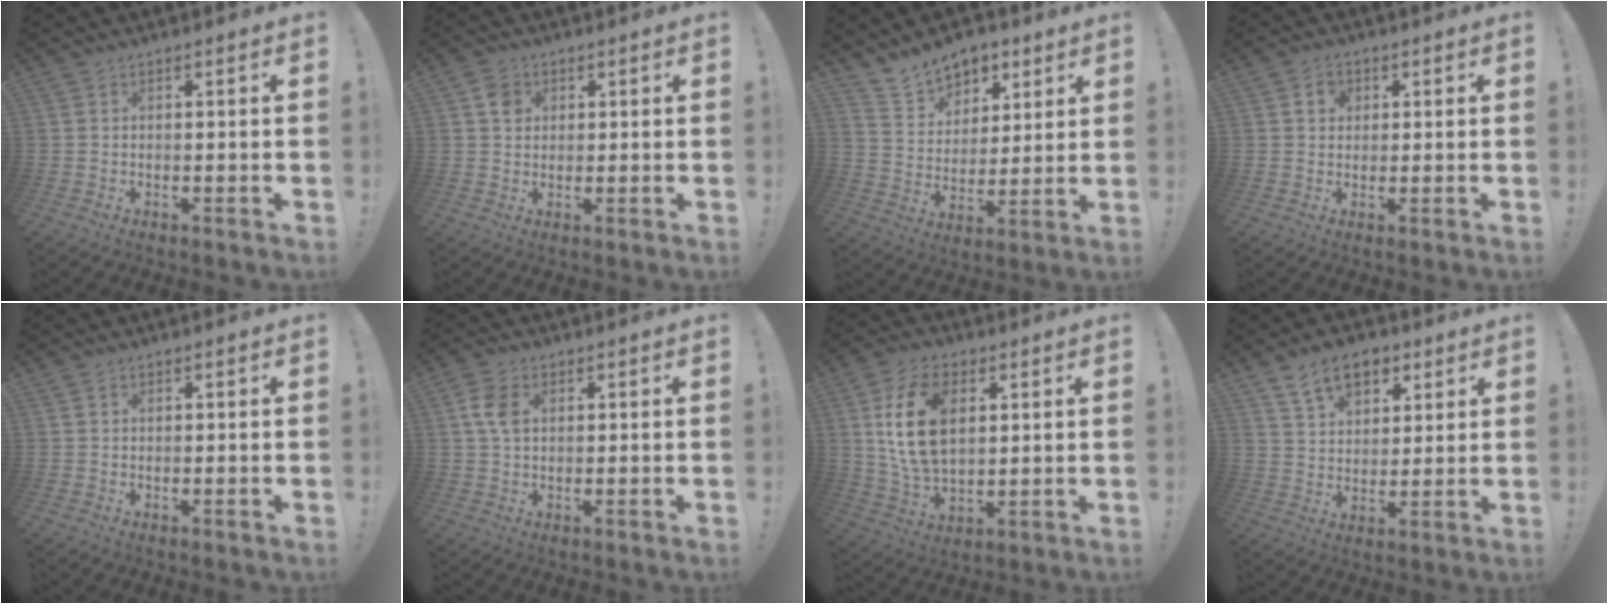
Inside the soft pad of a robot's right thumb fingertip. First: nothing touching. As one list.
[{"total": 4.6, "force": [1.6, 4.0, 1.6], "torque": [-0.011, 0.000, 0.028]}, {"total": 12.1, "force": [9.1, 7.4, 2.8], "torque": [-0.044, -0.068, 0.176]}, {"total": 3.7, "force": [1.2, 3.1, 1.6], "torque": [-0.015, -0.002, 0.020]}, {"total": 0.0}, {"total": 6.8, "force": [1.6, 4.6, 4.8], "torque": [-0.092, 0.002, 0.028]}, {"total": 17.4, "force": [4.2, 11.3, 12.5], "torque": [-0.232, -0.001, 0.075]}, {"total": 11.8, "force": [6.7, 7.7, 5.9], "torque": [-0.082, -0.028, 0.126]}]